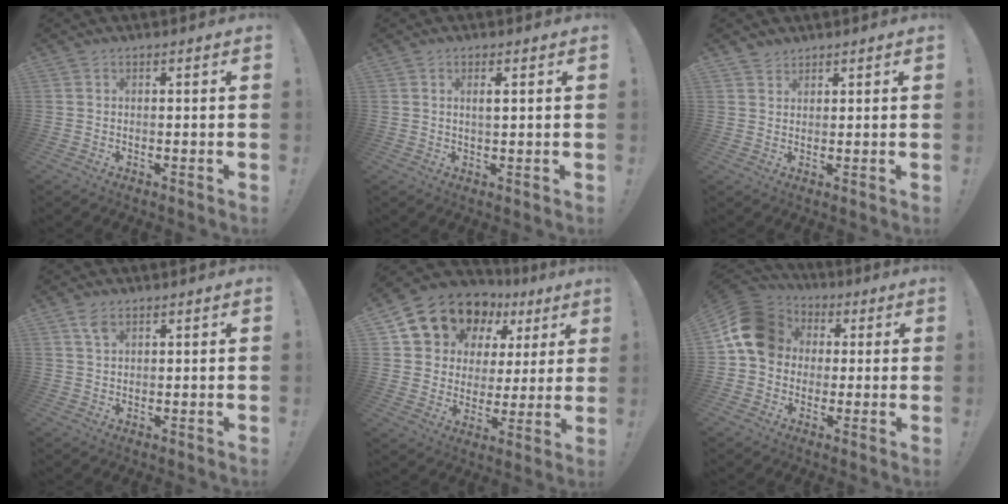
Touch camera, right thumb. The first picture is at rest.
{"total": 2.1, "force": [0.6, 0.2, 2.0], "torque": [-0.032, -0.005, 0.008]}
{"total": 2.3, "force": [2.1, 1.0, 0.1], "torque": [0.004, -0.017, 0.037]}
{"total": 3.5, "force": [2.0, 1.5, 2.5], "torque": [-0.049, -0.003, 0.036]}
{"total": 13.9, "force": [9.2, 9.2, 5.0], "torque": [-0.082, -0.065, 0.181]}
{"total": 15.5, "force": [2.5, 12.9, 8.3], "torque": [-0.133, 0.004, 0.052]}